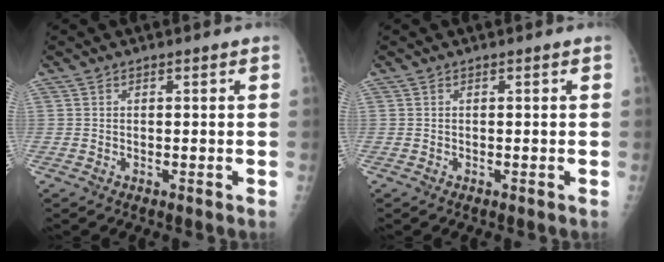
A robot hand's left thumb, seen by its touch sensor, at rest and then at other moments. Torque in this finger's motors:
{"motor_torque": [0.01, 0.01, 0.00, -0.01, 0.00]}